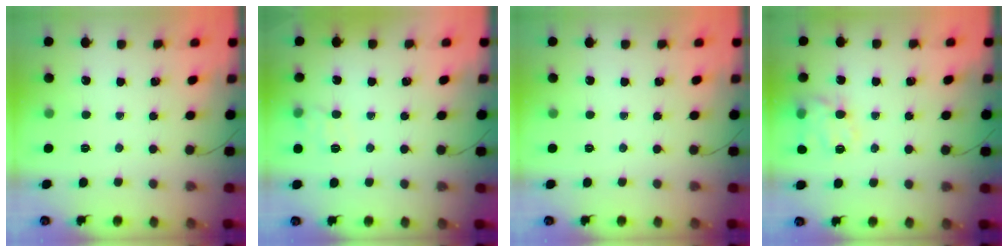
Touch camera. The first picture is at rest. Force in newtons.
{"total": 9.1, "press": 8.9, "slide": 1.5}
{"total": 0.0}
{"total": 14.2, "press": 14.1, "slide": 1.7}